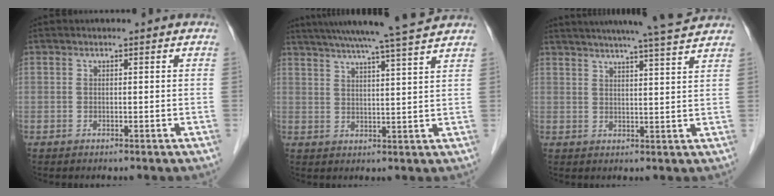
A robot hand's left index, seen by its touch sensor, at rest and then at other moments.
{"total": 15.0, "force": [13.1, -1.4, 7.2], "torque": [-0.127, -0.001, 0.179]}
{"total": 13.4, "force": [12.0, -0.9, 5.9], "torque": [-0.100, -0.005, 0.153]}